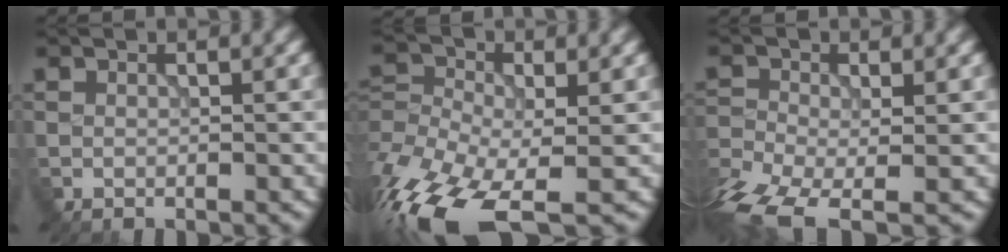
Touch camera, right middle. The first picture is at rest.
{"total": 12.2, "force": [-7.0, 5.5, 8.4], "torque": [-0.191, -0.022, -0.130]}
{"total": 7.6, "force": [-4.6, 3.4, 5.0], "torque": [-0.106, -0.024, -0.097]}